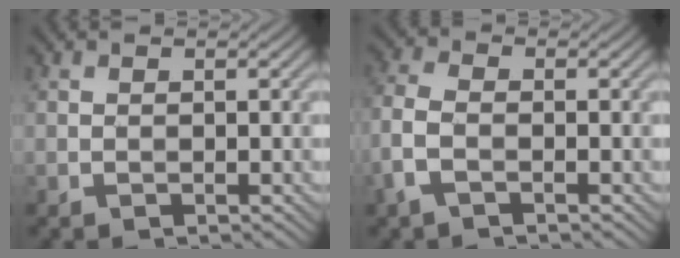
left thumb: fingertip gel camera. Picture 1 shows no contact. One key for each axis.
{"total": 4.3, "fx": -1.7, "fy": 2.2, "fz": 3.3, "tx": -0.094, "ty": 0.002, "tz": -0.046}